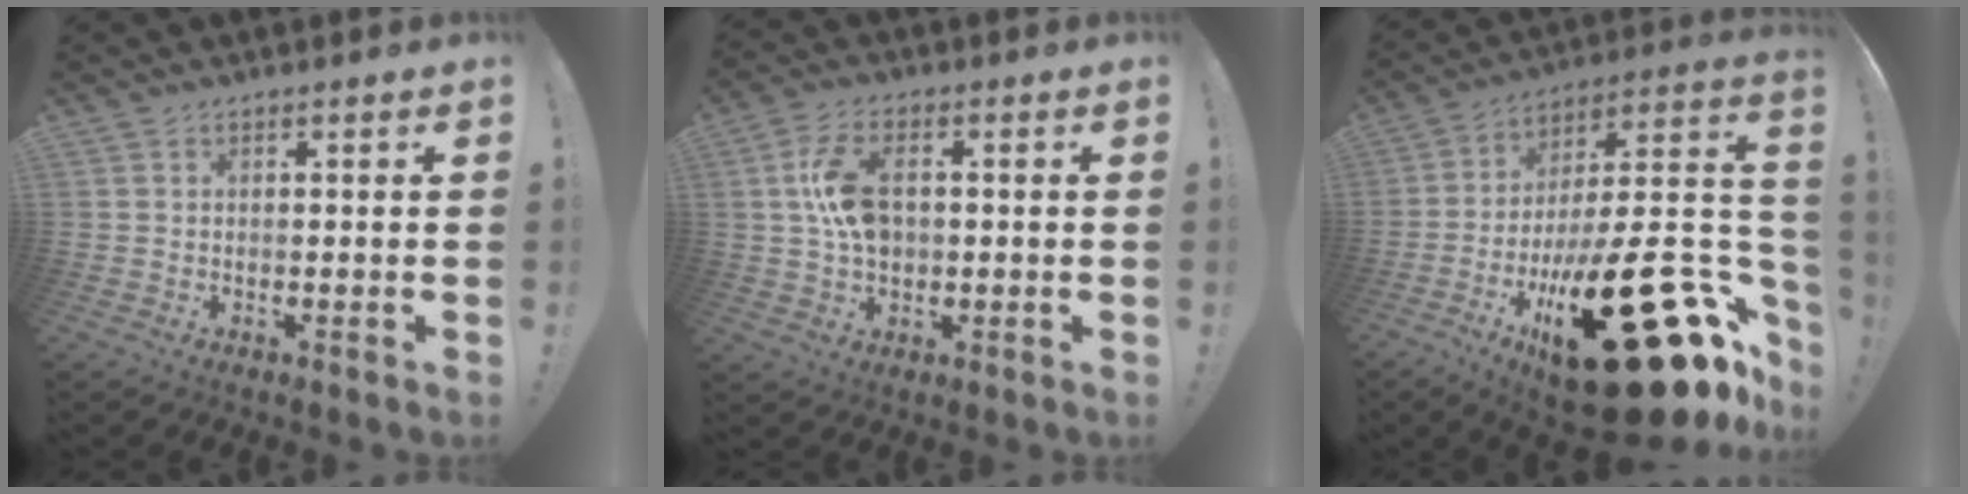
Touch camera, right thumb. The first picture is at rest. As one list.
[{"total": 11.1, "force": [0.8, 6.9, 8.6], "torque": [-0.147, 0.004, 0.016]}, {"total": 34.8, "force": [-13.9, 10.2, 30.2], "torque": [-0.395, 0.030, -0.194]}]